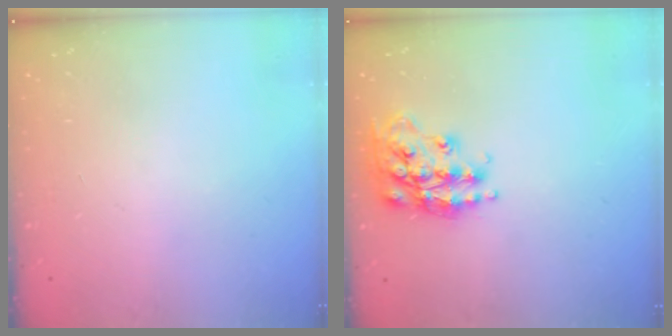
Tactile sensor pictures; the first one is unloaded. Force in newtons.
{"total": 17.2, "press": 17.2, "slide": 1.4}